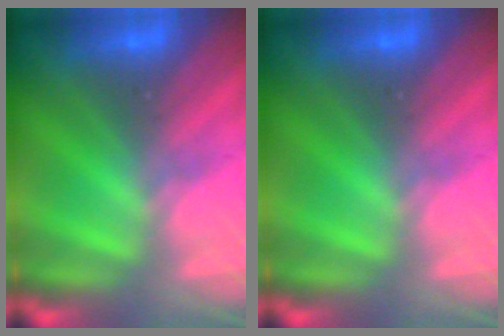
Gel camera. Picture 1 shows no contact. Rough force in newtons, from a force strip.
{"total": 0.0}